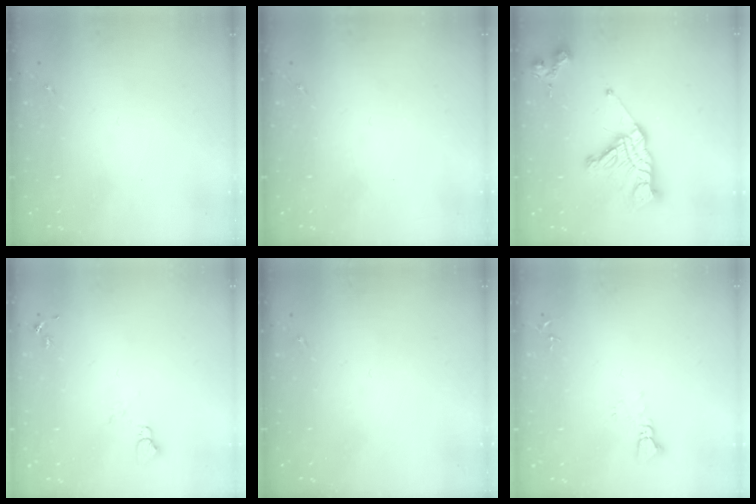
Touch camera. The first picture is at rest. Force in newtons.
{"total": 0.0}
{"total": 16.2, "press": 16.1, "slide": 1.6}
{"total": 3.9, "press": 3.9, "slide": 0.4}
{"total": 0.0}
{"total": 3.7, "press": 3.7, "slide": 0.3}